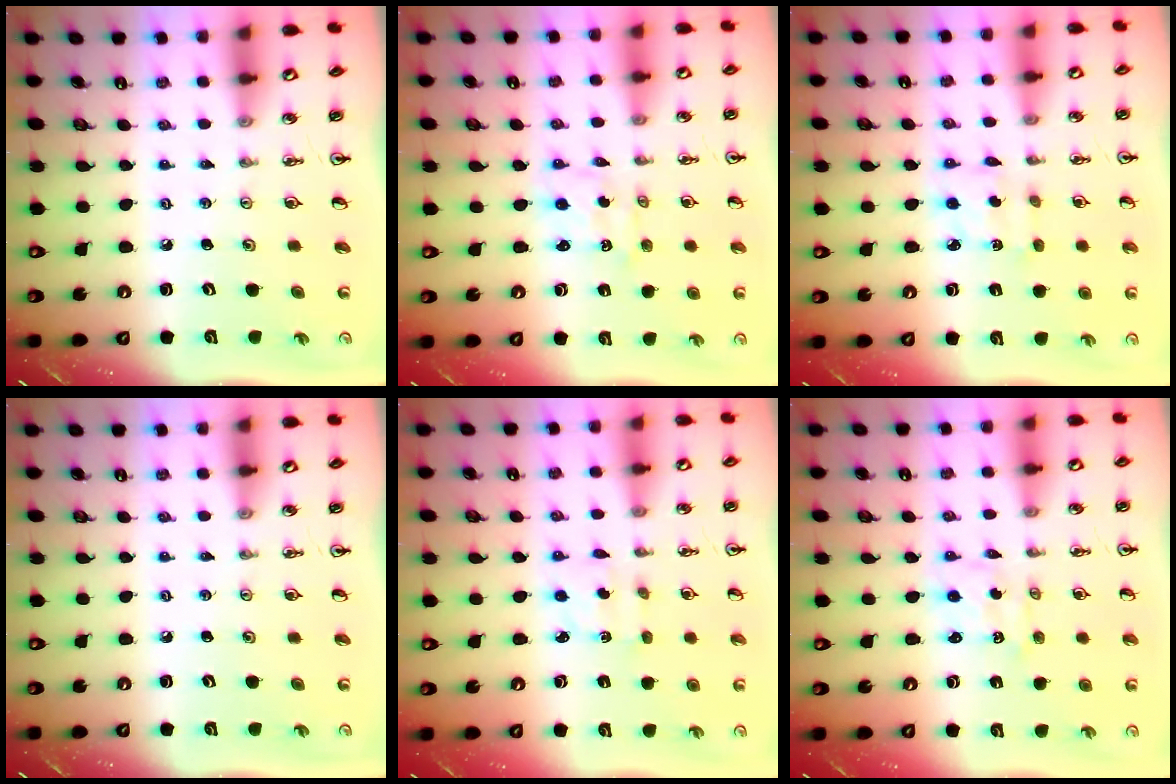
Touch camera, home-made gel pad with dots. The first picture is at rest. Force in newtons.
{"total": 0.7, "press": 0.7, "slide": 0.1}
{"total": 2.5, "press": 2.5, "slide": 0.1}
{"total": 0.0}
{"total": 2.1, "press": 2.0, "slide": 0.7}
{"total": 0.7, "press": 0.7, "slide": 0.1}